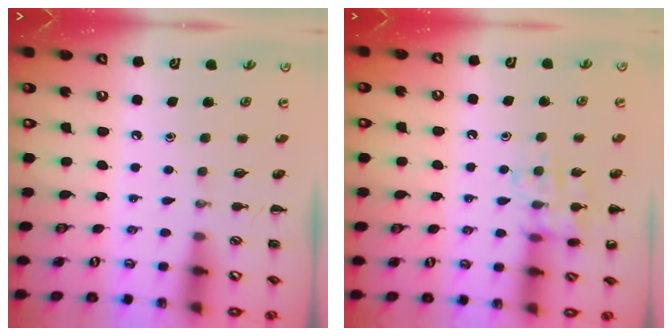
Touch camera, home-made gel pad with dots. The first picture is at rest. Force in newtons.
{"total": 12.5, "press": 12.5, "slide": 0.7}